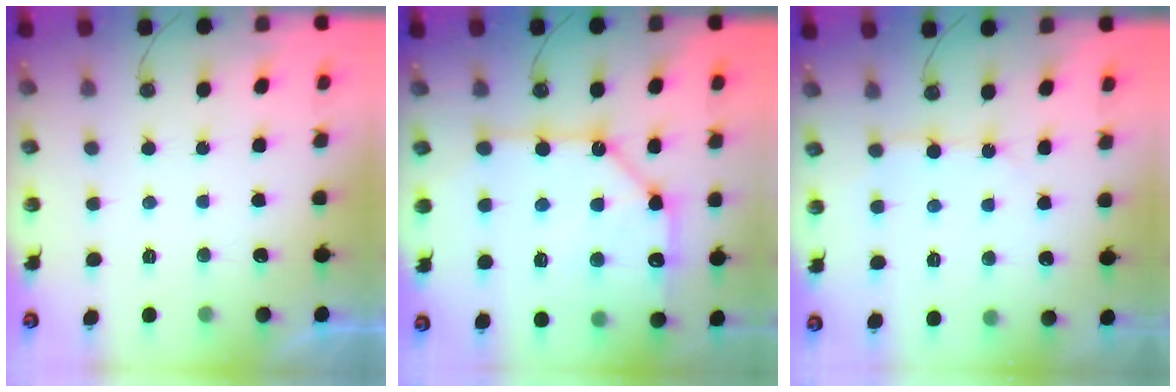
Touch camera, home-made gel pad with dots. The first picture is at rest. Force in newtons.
{"total": 16.6, "press": 16.5, "slide": 1.8}
{"total": 5.1, "press": 5.0, "slide": 0.4}